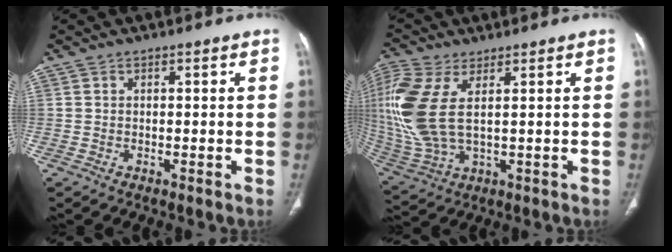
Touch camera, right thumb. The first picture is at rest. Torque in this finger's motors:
{"motor_torque": [-0.52, 1.61, 1.12, 0.82, 0.56]}